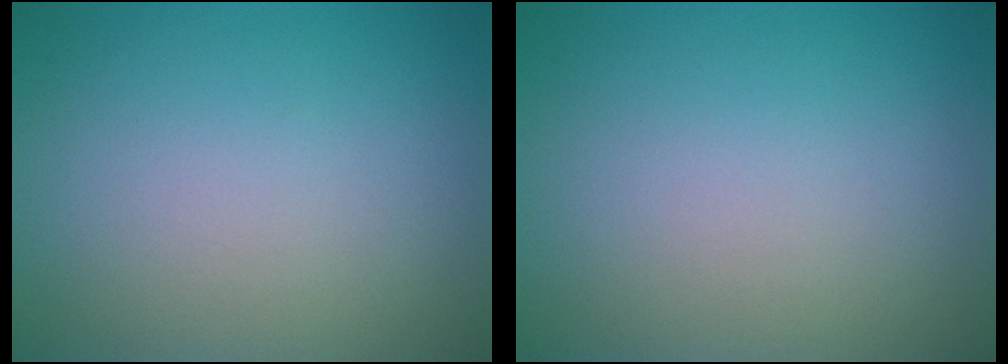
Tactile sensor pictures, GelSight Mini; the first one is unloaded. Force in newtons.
{"total": 0.0}